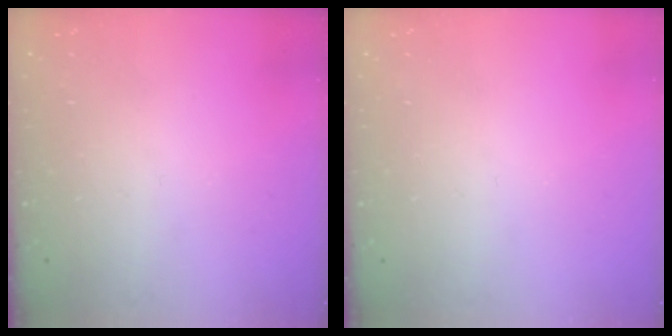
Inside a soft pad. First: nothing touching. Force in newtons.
{"total": 0.0}